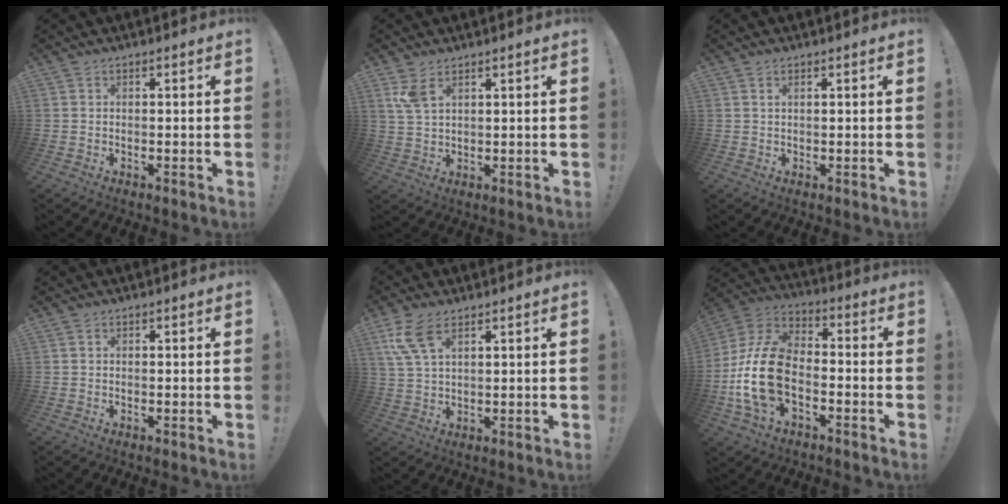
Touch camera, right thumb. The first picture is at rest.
{"total": 5.3, "force": [3.3, 2.0, 3.6], "torque": [-0.065, -0.015, 0.062]}
{"total": 0.9, "force": [0.6, 0.1, 0.6], "torque": [-0.006, -0.002, 0.009]}
{"total": 0.0}
{"total": 9.0, "force": [5.0, 4.1, 6.3], "torque": [-0.135, -0.013, 0.094]}
{"total": 17.8, "force": [-4.5, 11.6, 12.8], "torque": [-0.252, 0.030, -0.068]}